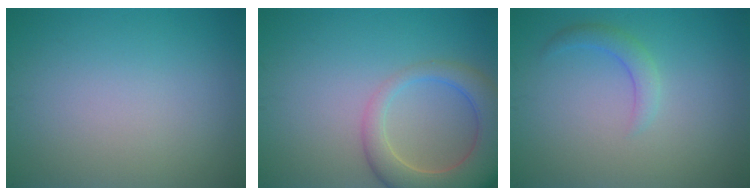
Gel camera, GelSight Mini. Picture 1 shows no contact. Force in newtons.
{"total": 7.4, "press": 7.4, "slide": 0.7}
{"total": 1.7, "press": 1.7, "slide": 0.1}